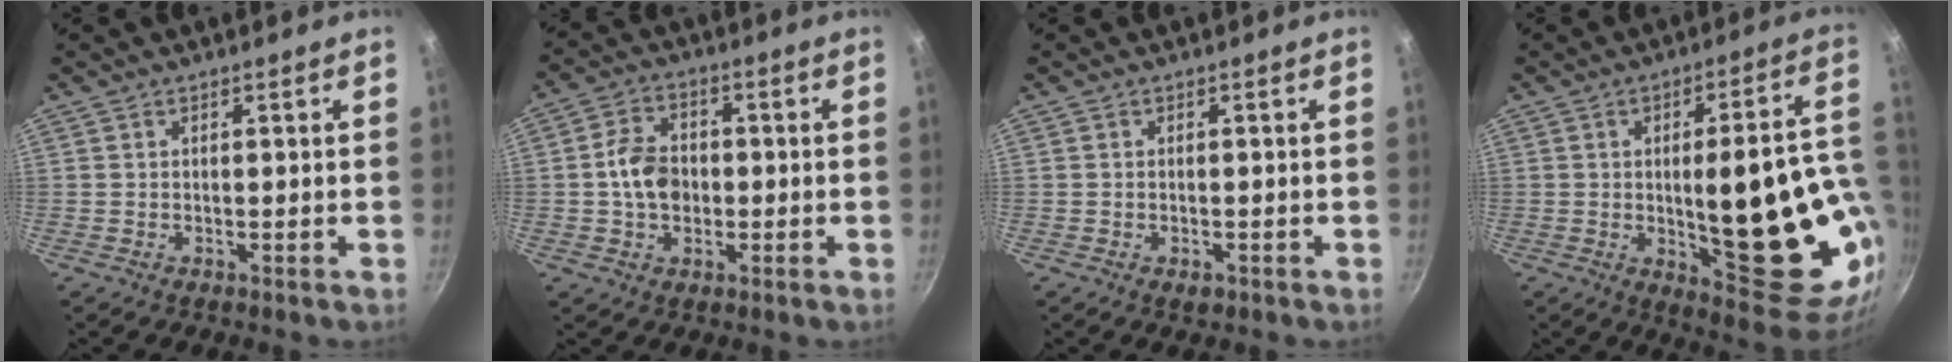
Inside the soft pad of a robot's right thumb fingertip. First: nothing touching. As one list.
[{"total": 7.8, "force": [-0.6, 5.8, 5.1], "torque": [-0.075, 0.018, -0.019]}, {"total": 1.5, "force": [-0.7, 0.9, 1.0], "torque": [-0.016, 0.001, -0.009]}, {"total": 26.0, "force": [-2.6, 9.0, 24.3], "torque": [-0.286, -0.010, -0.015]}]